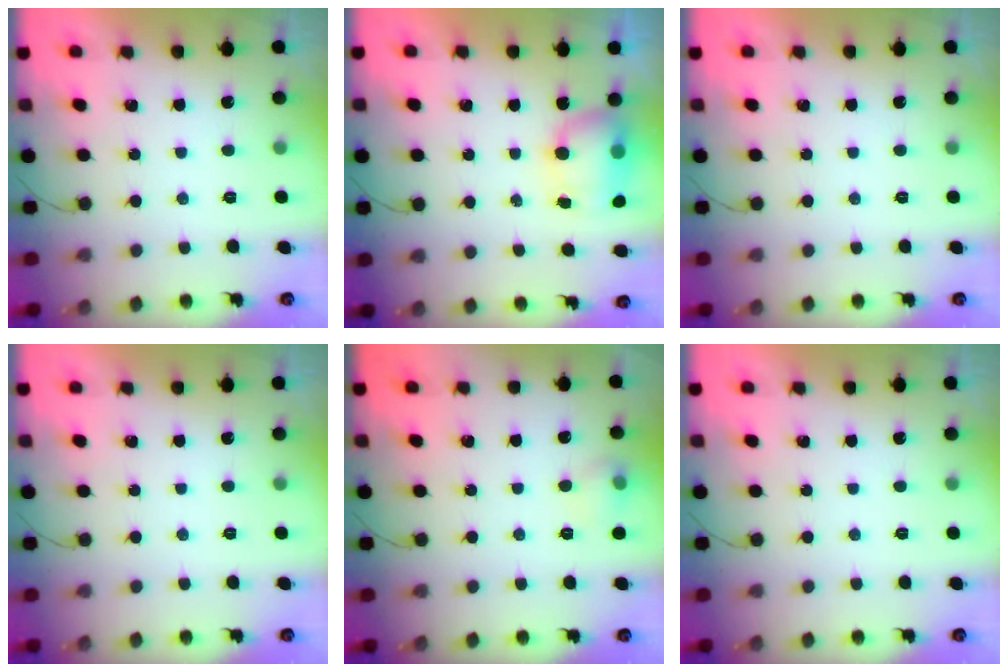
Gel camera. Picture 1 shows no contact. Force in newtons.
{"total": 8.6, "press": 7.8, "slide": 3.7}
{"total": 0.0}
{"total": 0.0}
{"total": 6.7, "press": 6.7, "slide": 0.7}
{"total": 0.0}